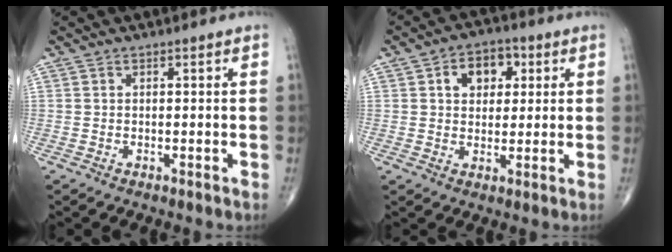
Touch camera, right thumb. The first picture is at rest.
{"total": 7.8, "force": [2.4, 5.5, 4.9], "torque": [-0.040, 0.004, 0.032]}